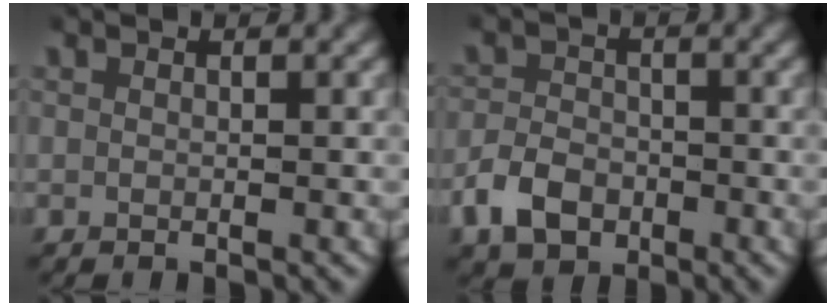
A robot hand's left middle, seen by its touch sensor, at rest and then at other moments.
{"total": 4.0, "force": [-2.1, 2.9, 1.9], "torque": [-0.034, -0.004, -0.040]}